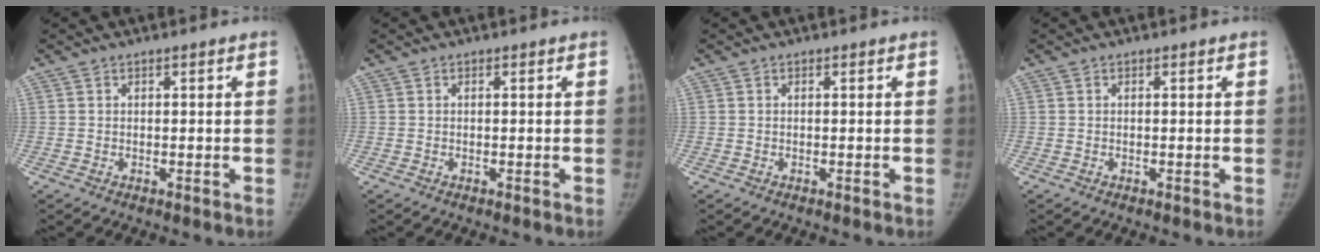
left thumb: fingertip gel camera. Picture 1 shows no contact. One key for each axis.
{"total": 0.0}
{"total": 0.0}
{"total": 0.0}